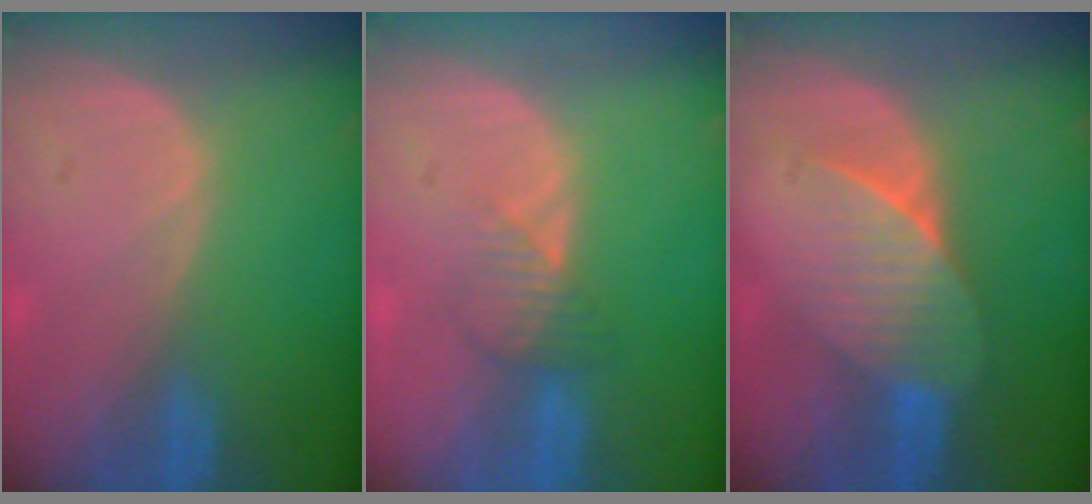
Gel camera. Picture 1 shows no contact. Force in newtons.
{"total": 2.7, "press": 2.7, "slide": 0.3}
{"total": 6.9, "press": 6.6, "slide": 2.1}